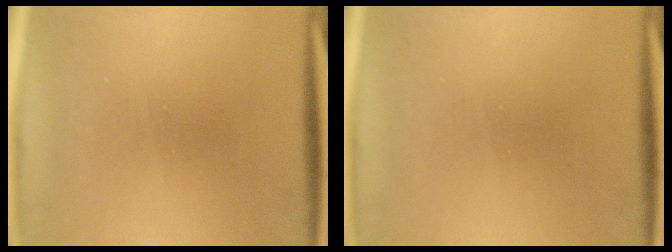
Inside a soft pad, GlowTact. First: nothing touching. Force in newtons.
{"total": 0.0}